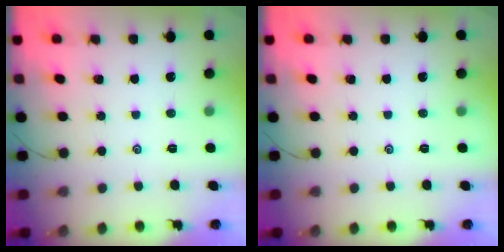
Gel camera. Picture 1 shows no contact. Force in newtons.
{"total": 0.0}